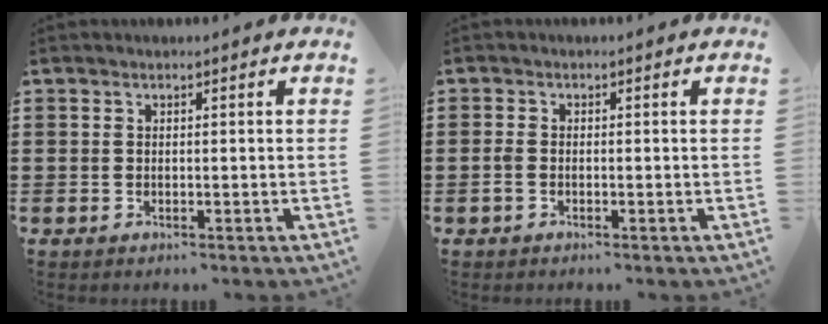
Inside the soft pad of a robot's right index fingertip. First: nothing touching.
{"total": 1.2, "force": [-0.6, 0.6, 0.9], "torque": [-0.026, -0.003, -0.013]}